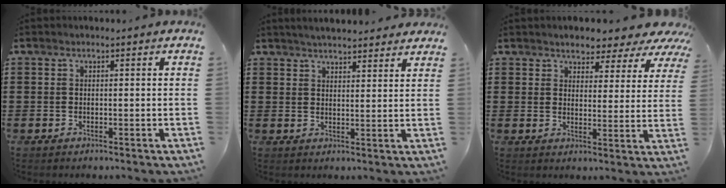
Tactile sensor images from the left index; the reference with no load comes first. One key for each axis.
{"total": 3.4, "fx": 3.3, "fy": 0.0, "fz": 0.8, "tx": -0.023, "ty": -0.009, "tz": 0.059}
{"total": 3.7, "fx": 3.4, "fy": 1.1, "fz": 0.7, "tx": -0.028, "ty": -0.022, "tz": 0.054}